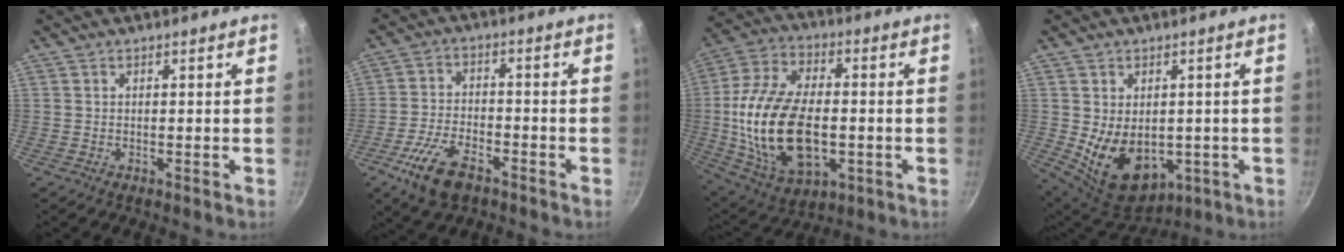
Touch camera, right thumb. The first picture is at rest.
{"total": 9.8, "force": [-5.6, 4.6, 6.6], "torque": [-0.128, 0.025, -0.108]}
{"total": 22.9, "force": [-2.3, 13.0, 18.7], "torque": [-0.362, 0.014, -0.033]}
{"total": 12.6, "force": [-1.2, 8.8, 9.0], "torque": [-0.122, -0.018, 0.012]}